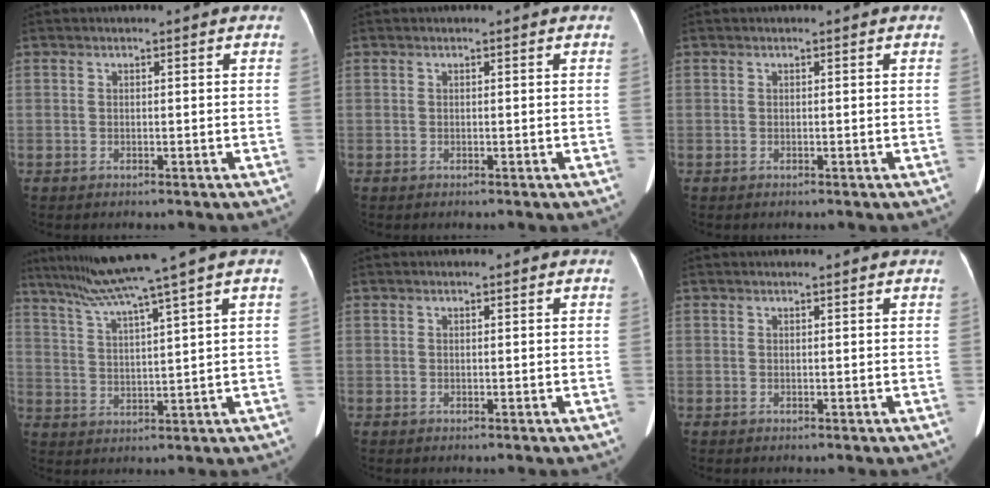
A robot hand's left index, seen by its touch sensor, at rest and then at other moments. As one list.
[{"total": 0.0}, {"total": 0.0}, {"total": 11.7, "force": [8.7, -2.6, 7.4], "torque": [-0.125, 0.013, 0.144]}, {"total": 0.0}, {"total": 1.5, "force": [1.4, 0.1, 0.5], "torque": [-0.011, 0.010, 0.016]}]